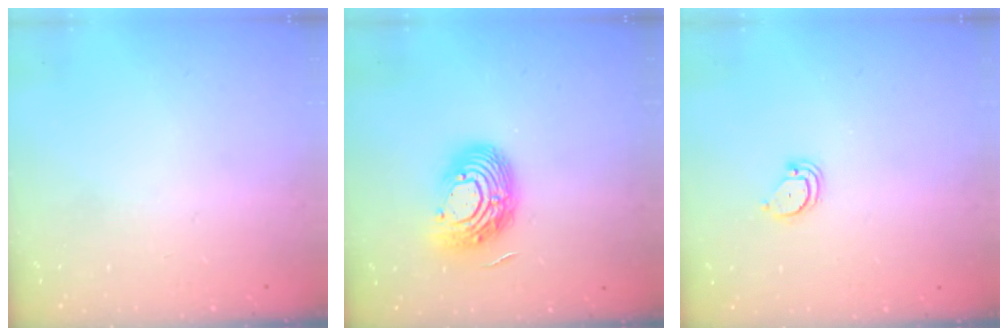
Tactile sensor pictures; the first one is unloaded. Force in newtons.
{"total": 14.5, "press": 14.5, "slide": 1.0}
{"total": 2.1, "press": 2.1, "slide": 0.1}